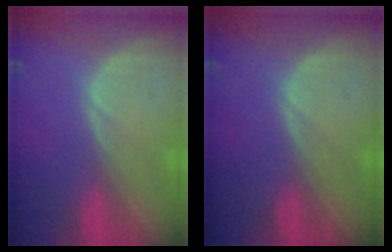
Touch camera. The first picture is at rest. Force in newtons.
{"total": 0.0}